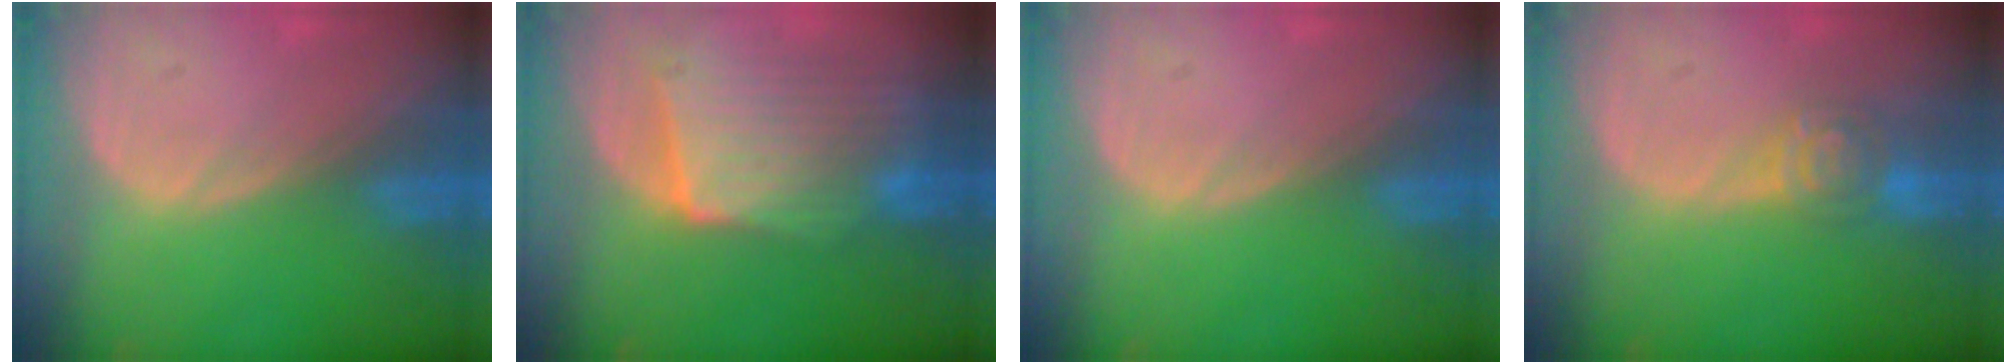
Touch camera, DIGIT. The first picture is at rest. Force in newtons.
{"total": 9.7, "press": 8.7, "slide": 4.1}
{"total": 0.0}
{"total": 4.5, "press": 4.2, "slide": 1.6}